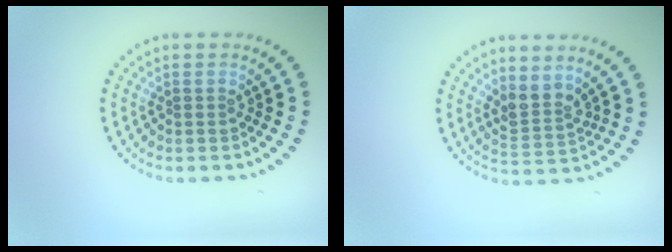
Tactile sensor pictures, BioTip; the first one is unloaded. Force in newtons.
{"total": 2.6, "press": 1.9, "slide": 1.7}